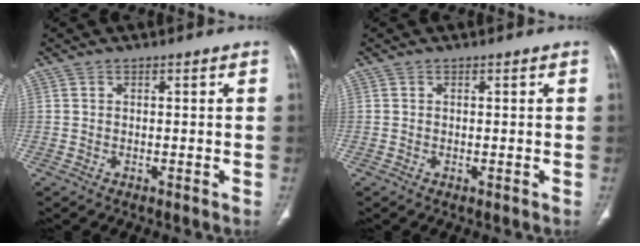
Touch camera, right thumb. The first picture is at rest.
{"total": 0.0}